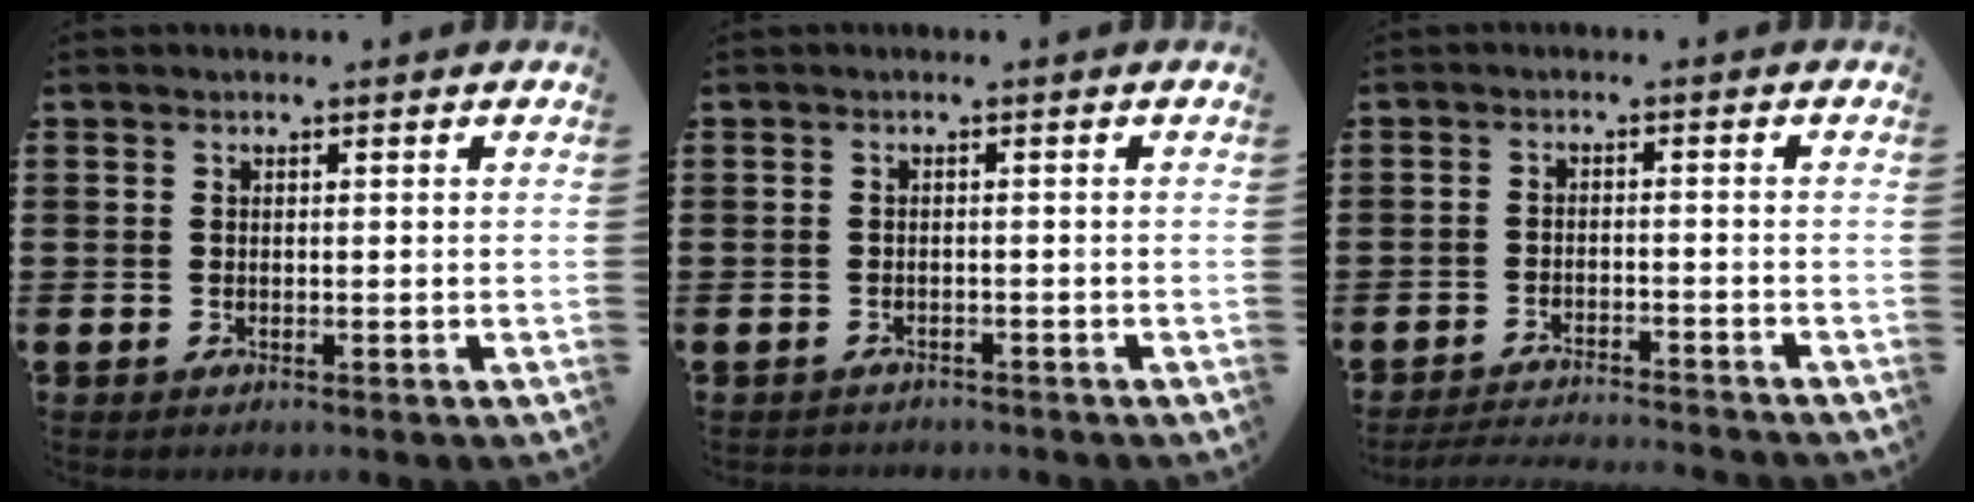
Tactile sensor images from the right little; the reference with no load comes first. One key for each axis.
{"total": 0.9, "fx": -0.8, "fy": 0.1, "fz": -0.1, "tx": 0.000, "ty": 0.001, "tz": -0.019}
{"total": 2.6, "fx": -2.6, "fy": -0.2, "fz": 0.2, "tx": -0.004, "ty": 0.002, "tz": -0.055}